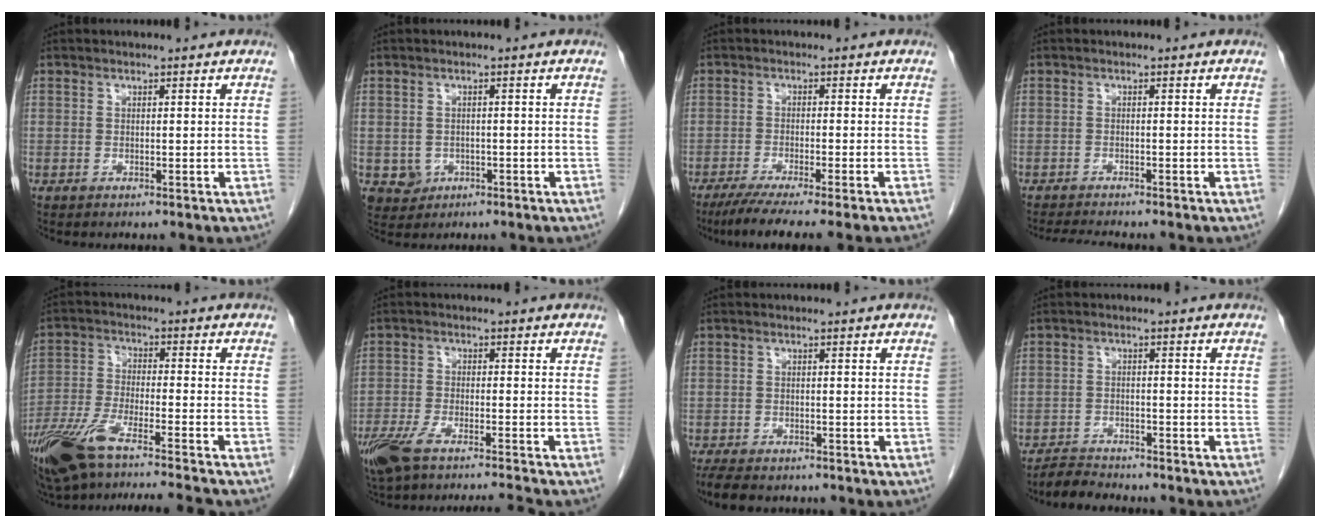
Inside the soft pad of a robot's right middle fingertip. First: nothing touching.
{"total": 3.4, "force": [-1.0, 3.2, 0.7], "torque": [-0.011, 0.002, -0.007]}
{"total": 8.5, "force": [-6.9, -1.1, 4.9], "torque": [-0.062, -0.025, -0.107]}
{"total": 3.8, "force": [-3.6, -0.1, 1.4], "torque": [-0.028, -0.017, -0.058]}
{"total": 16.3, "force": [-13.1, 0.4, 9.7], "torque": [-0.201, -0.033, -0.228]}
{"total": 9.8, "force": [-8.3, 0.1, 5.2], "torque": [-0.093, -0.012, -0.140]}
{"total": 6.5, "force": [-5.4, 2.1, 2.8], "torque": [-0.051, -0.013, -0.079]}
{"total": 3.3, "force": [-3.3, 0.4, 0.0], "torque": [-0.007, -0.012, -0.060]}